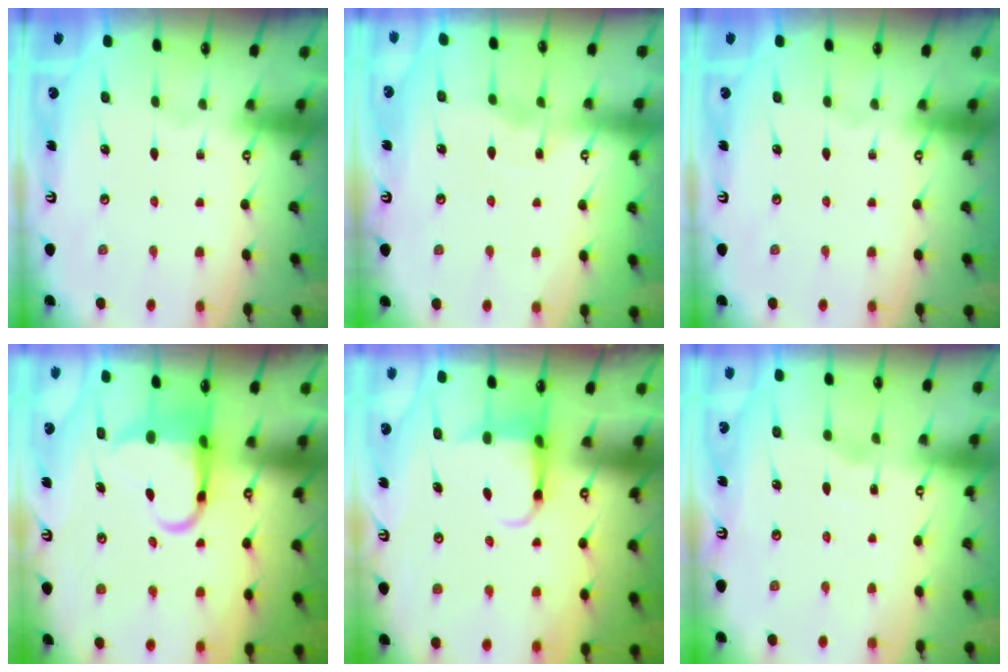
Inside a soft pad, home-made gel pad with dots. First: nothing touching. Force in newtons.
{"total": 4.0, "press": 4.0, "slide": 0.6}
{"total": 0.0}
{"total": 7.9, "press": 7.7, "slide": 1.7}
{"total": 4.7, "press": 4.7, "slide": 0.6}
{"total": 2.8, "press": 2.7, "slide": 0.3}